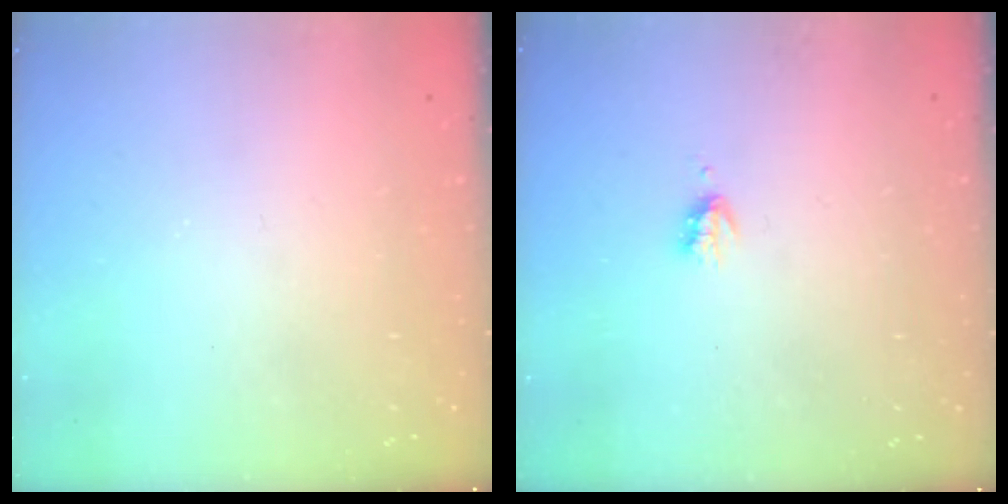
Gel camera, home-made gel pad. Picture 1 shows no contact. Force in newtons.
{"total": 2.9, "press": 2.8, "slide": 0.5}